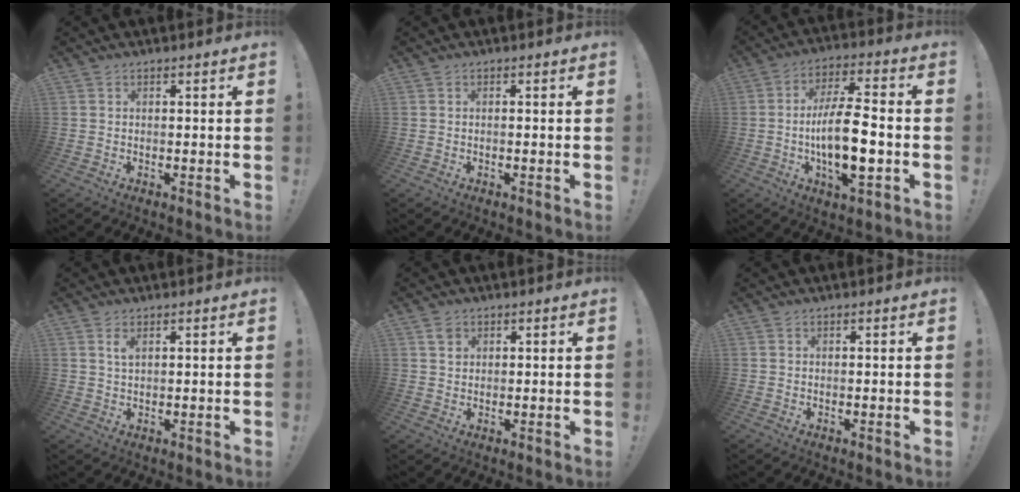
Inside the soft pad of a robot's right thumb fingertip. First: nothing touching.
{"total": 0.7, "force": [-0.6, 0.0, 0.5], "torque": [-0.017, 0.003, -0.009]}
{"total": 15.2, "force": [-2.8, 5.1, 14.0], "torque": [-0.247, 0.003, -0.056]}
{"total": 2.2, "force": [1.1, 0.7, 1.7], "torque": [-0.029, -0.003, 0.018]}
{"total": 1.9, "force": [1.1, 1.5, 0.7], "torque": [-0.007, -0.001, 0.019]}
{"total": 0.0}